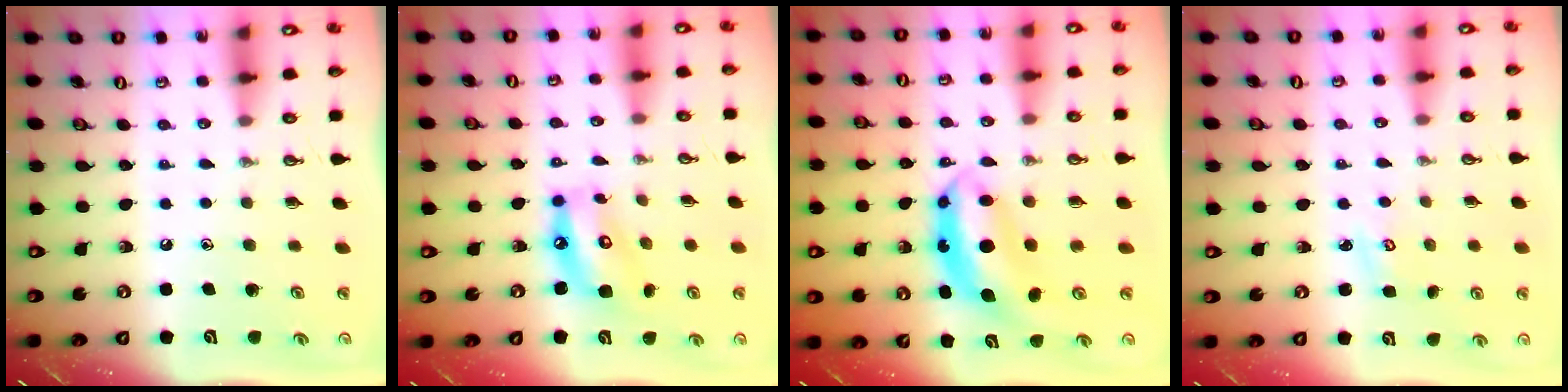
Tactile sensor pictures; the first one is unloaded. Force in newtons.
{"total": 11.3, "press": 11.3, "slide": 1.0}
{"total": 7.0, "press": 7.0, "slide": 0.7}
{"total": 2.8, "press": 2.8, "slide": 0.3}